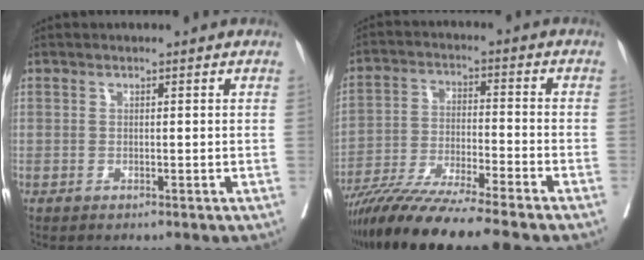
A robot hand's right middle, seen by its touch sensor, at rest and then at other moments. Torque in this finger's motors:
{"motor_torque": [1.16, -0.98, 0.86, 0.21]}